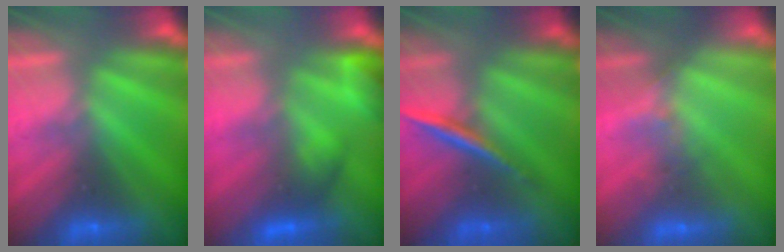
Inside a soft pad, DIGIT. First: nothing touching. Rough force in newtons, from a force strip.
{"total": 5.0}
{"total": 1.7}
{"total": 2.6}